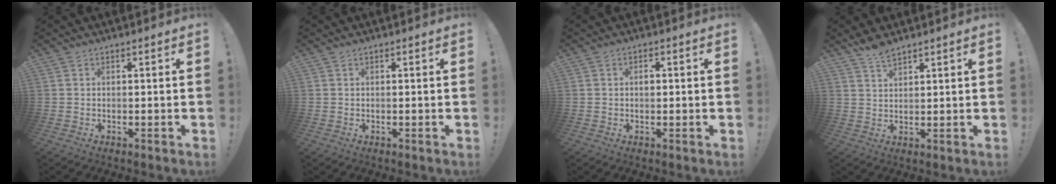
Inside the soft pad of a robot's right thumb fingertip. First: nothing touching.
{"total": 0.0}
{"total": 1.4, "force": [0.3, 1.0, 1.0], "torque": [-0.006, 0.000, 0.001]}
{"total": 4.4, "force": [3.8, 1.1, 1.9], "torque": [-0.029, -0.025, 0.068]}